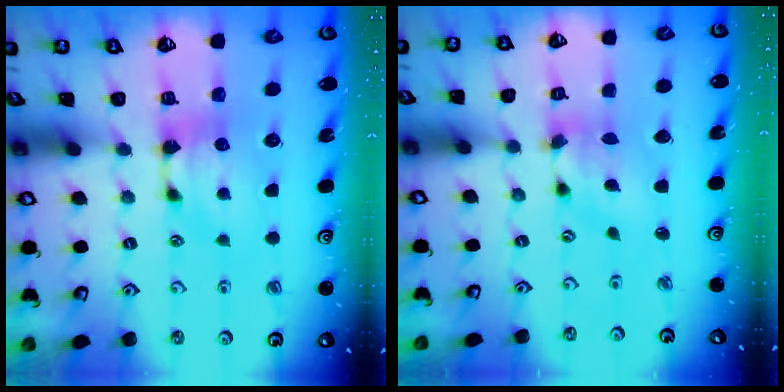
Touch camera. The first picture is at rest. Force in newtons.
{"total": 4.3, "press": 3.9, "slide": 1.9}